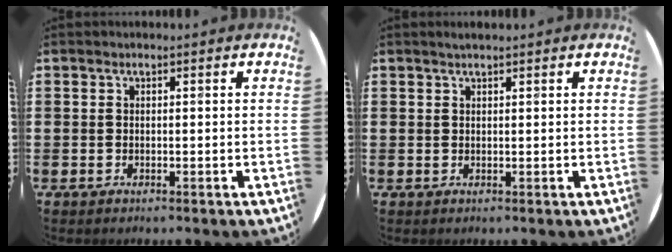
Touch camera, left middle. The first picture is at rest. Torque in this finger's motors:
{"motor_torque": [0.45, -0.21, -0.01, 0.00]}